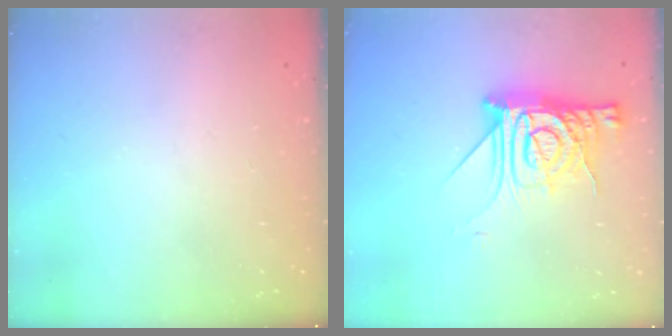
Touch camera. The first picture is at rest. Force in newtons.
{"total": 15.8, "press": 15.7, "slide": 1.6}